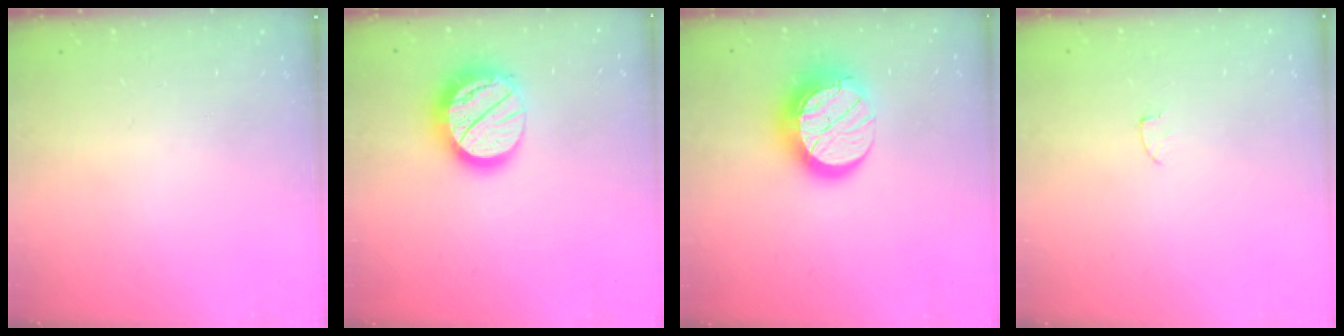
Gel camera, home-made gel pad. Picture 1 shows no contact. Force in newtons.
{"total": 18.6, "press": 18.6, "slide": 1.5}
{"total": 14.8, "press": 14.8, "slide": 1.2}
{"total": 2.5, "press": 2.5, "slide": 0.2}